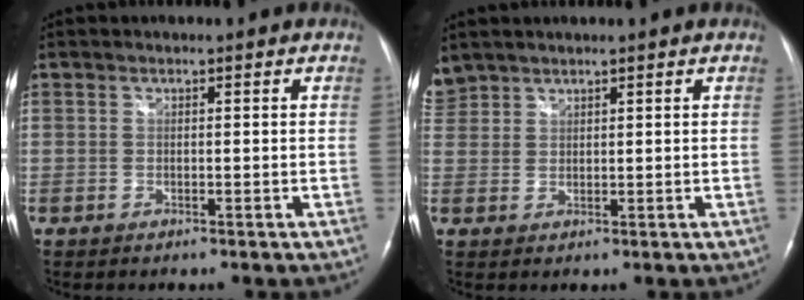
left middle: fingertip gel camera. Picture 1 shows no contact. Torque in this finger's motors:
{"motor_torque": [0.16, -0.15, 0.01, -0.02]}